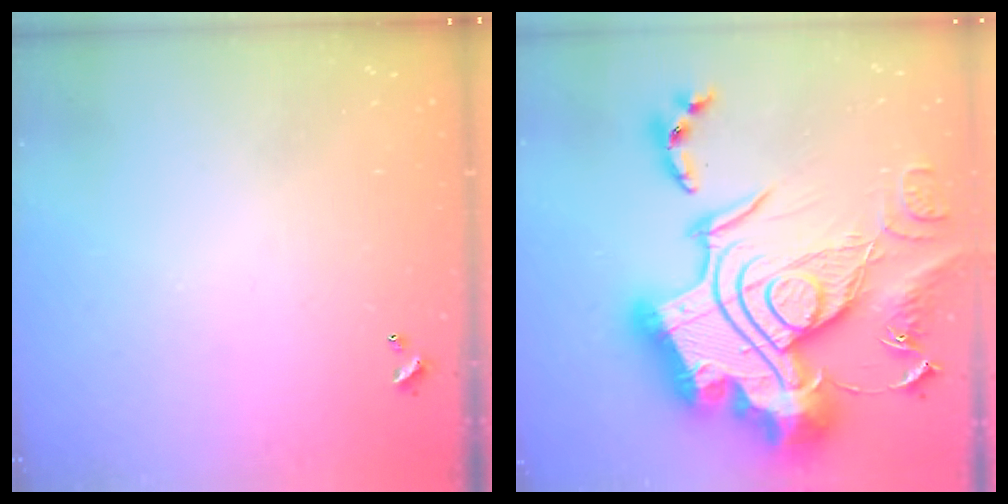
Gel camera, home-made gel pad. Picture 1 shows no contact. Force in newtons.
{"total": 0.7, "press": 0.7, "slide": 0.1}